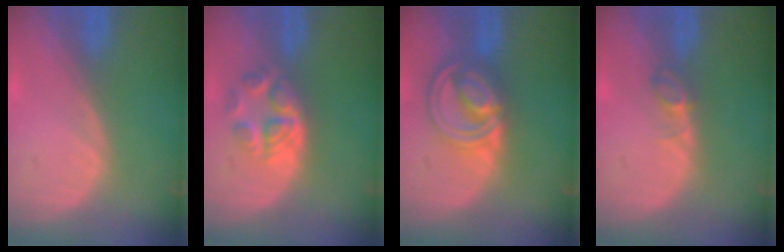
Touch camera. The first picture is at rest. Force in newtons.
{"total": 6.2, "press": 5.2, "slide": 3.3}
{"total": 8.7, "press": 7.4, "slide": 4.6}
{"total": 2.1, "press": 2.1, "slide": 0.4}